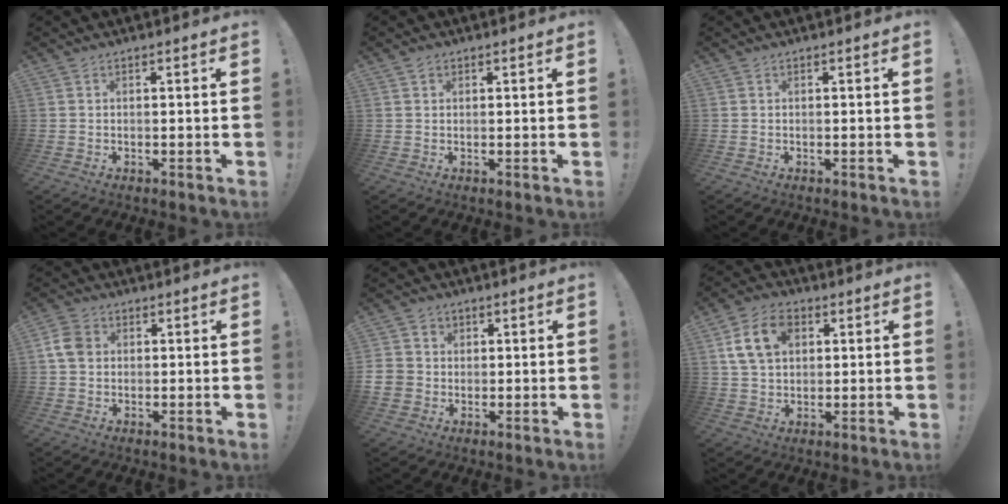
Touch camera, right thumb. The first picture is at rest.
{"total": 0.9, "force": [0.5, 0.7, 0.1], "torque": [0.000, 0.000, 0.010]}
{"total": 0.0}
{"total": 7.2, "force": [1.0, 5.7, 4.3], "torque": [-0.084, 0.011, 0.023]}
{"total": 6.2, "force": [0.2, 6.0, 1.7], "torque": [-0.035, 0.002, 0.003]}
{"total": 12.3, "force": [3.9, 9.0, 7.5], "torque": [-0.129, 0.005, 0.076]}